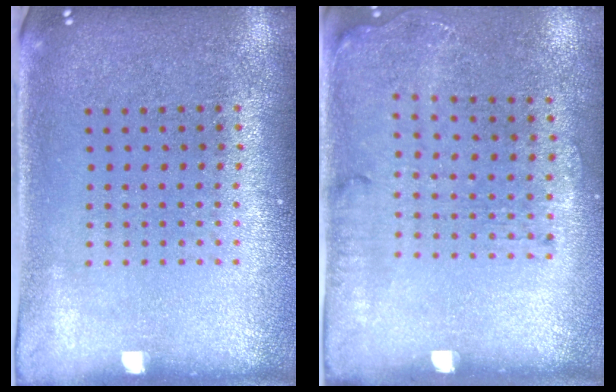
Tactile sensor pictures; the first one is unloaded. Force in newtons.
{"total": 1.7, "press": 1.2, "slide": 1.2}